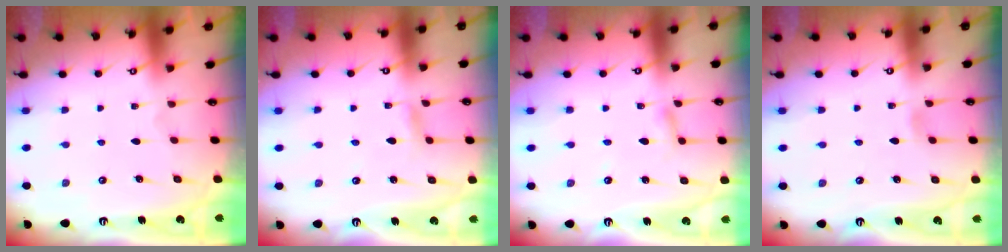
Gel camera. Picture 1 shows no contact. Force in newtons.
{"total": 2.2, "press": 2.2, "slide": 0.2}
{"total": 3.0, "press": 3.0, "slide": 0.3}
{"total": 2.9, "press": 2.9, "slide": 0.3}